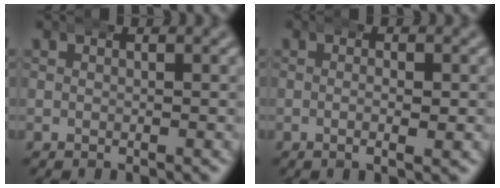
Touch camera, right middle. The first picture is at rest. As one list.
[{"total": 2.2, "force": [-0.7, 0.3, 2.1], "torque": [-0.033, 0.001, -0.016]}]